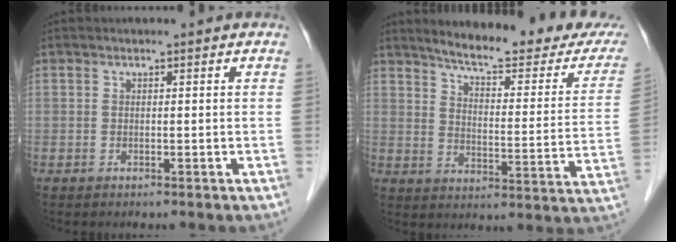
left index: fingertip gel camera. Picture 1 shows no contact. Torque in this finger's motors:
{"motor_torque": [0.09, -0.27, 0.27, 0.04]}